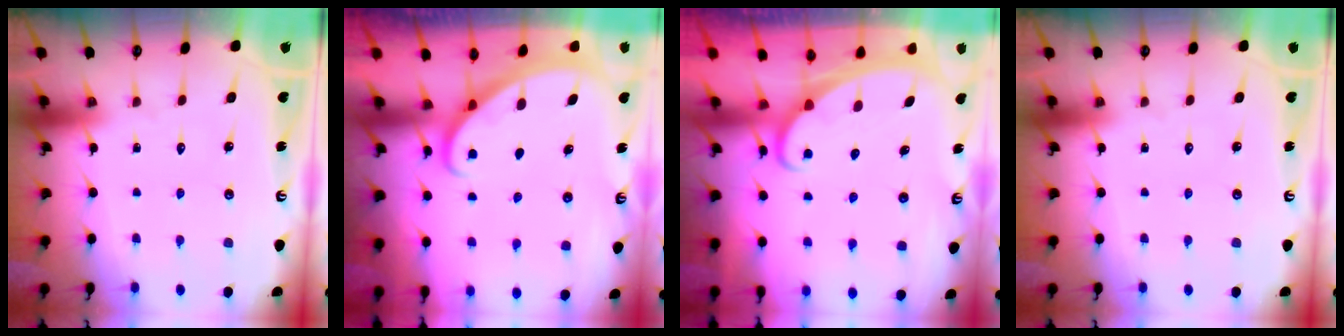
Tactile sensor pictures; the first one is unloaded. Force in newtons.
{"total": 2.7, "press": 2.7, "slide": 0.1}
{"total": 1.9, "press": 1.9, "slide": 0.1}
{"total": 0.0}